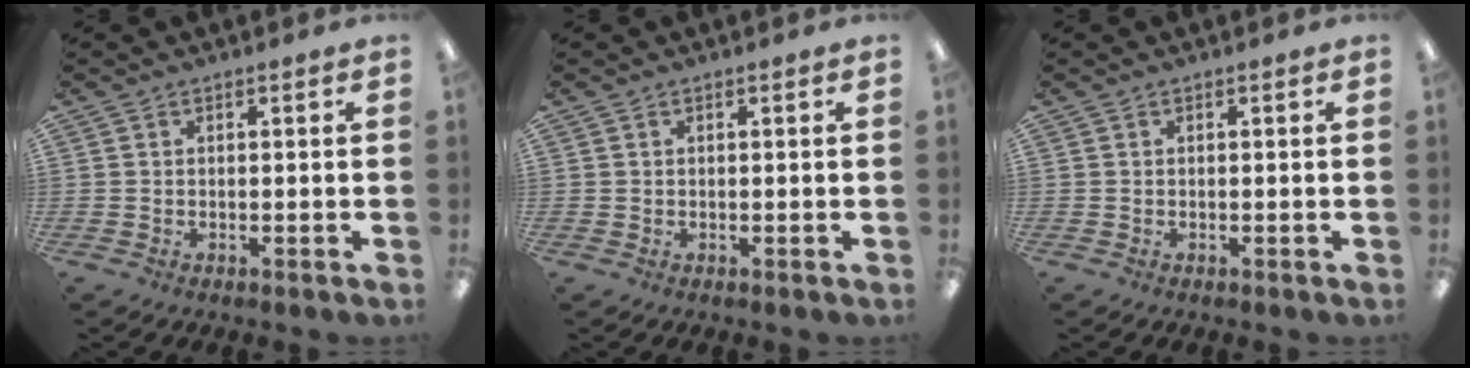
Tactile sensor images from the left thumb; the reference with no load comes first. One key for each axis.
{"total": 0.0}
{"total": 0.0}